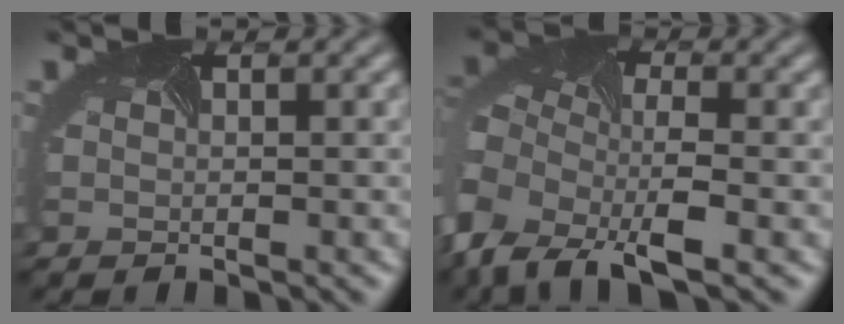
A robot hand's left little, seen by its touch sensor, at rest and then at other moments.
{"total": 9.5, "force": [-5.5, 4.6, 6.2], "torque": [-0.136, -0.018, -0.108]}